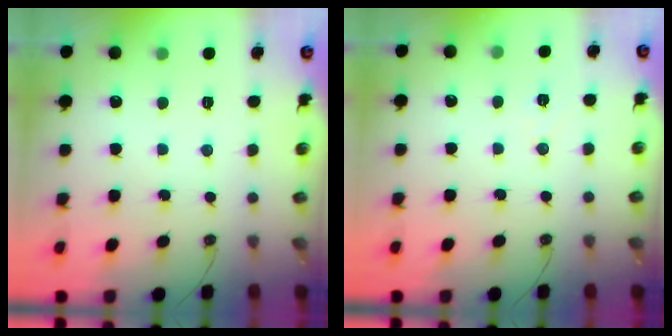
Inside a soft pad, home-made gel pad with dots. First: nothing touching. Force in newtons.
{"total": 5.6, "press": 3.4, "slide": 4.5}